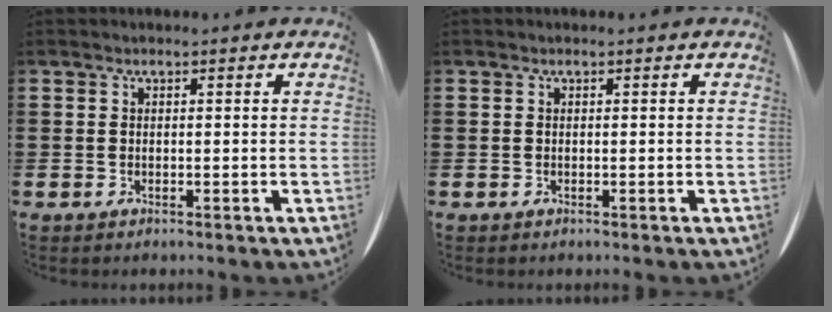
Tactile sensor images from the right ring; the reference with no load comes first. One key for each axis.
{"total": 0.0}